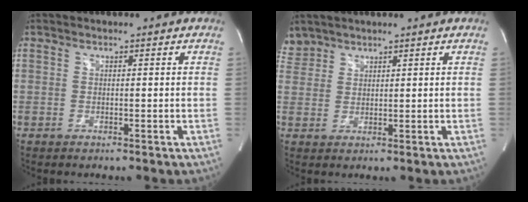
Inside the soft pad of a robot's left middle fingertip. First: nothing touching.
{"total": 3.1, "force": [2.8, 1.3, -0.3], "torque": [0.006, 0.013, 0.060]}